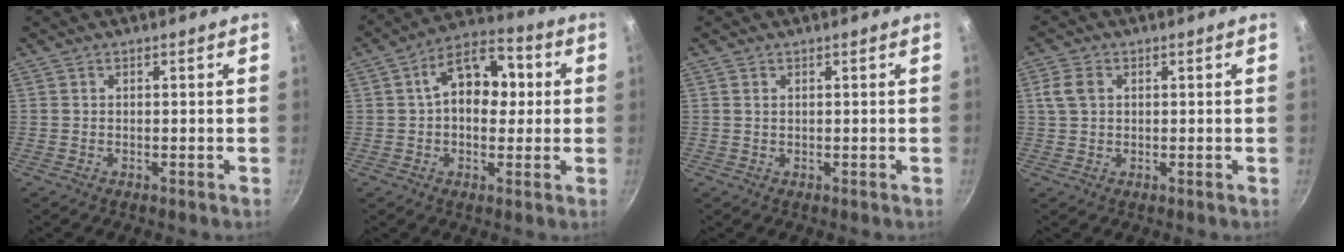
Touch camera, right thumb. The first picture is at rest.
{"total": 13.4, "force": [1.9, 8.9, 9.9], "torque": [-0.099, 0.025, 0.011]}
{"total": 0.7, "force": [0.3, 0.4, 0.4], "torque": [-0.008, 0.001, 0.006]}
{"total": 4.0, "force": [0.9, 2.9, 2.5], "torque": [-0.044, 0.005, 0.015]}